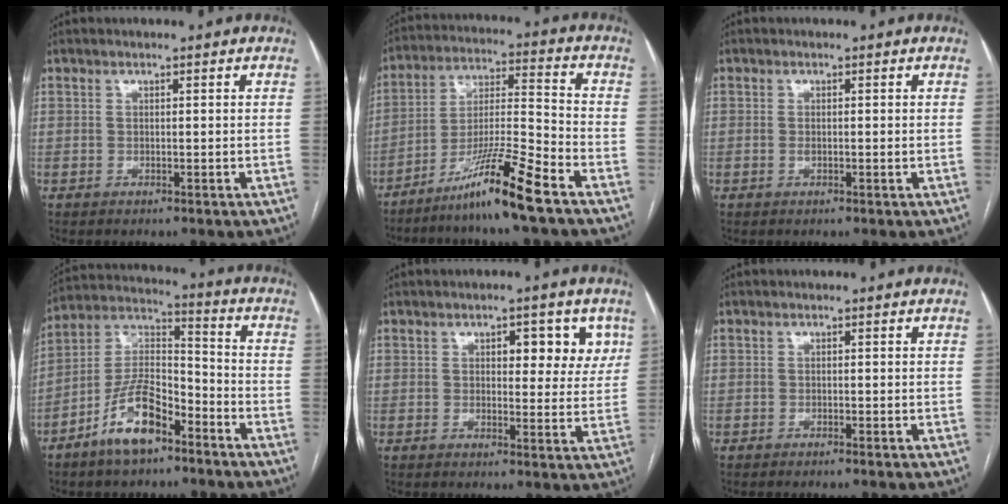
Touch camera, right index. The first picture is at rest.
{"total": 12.8, "force": [-8.8, -1.0, 9.2], "torque": [-0.174, -0.022, -0.161]}
{"total": 1.2, "force": [-0.2, 0.4, 1.1], "torque": [-0.024, -0.002, -0.001]}
{"total": 12.2, "force": [-7.3, 4.7, 8.5], "torque": [-0.177, 0.012, -0.137]}
{"total": 6.7, "force": [2.8, 3.4, 5.0], "torque": [-0.045, 0.009, 0.032]}
{"total": 0.8, "force": [-0.7, -0.2, 0.4], "torque": [-0.005, 0.003, -0.012]}